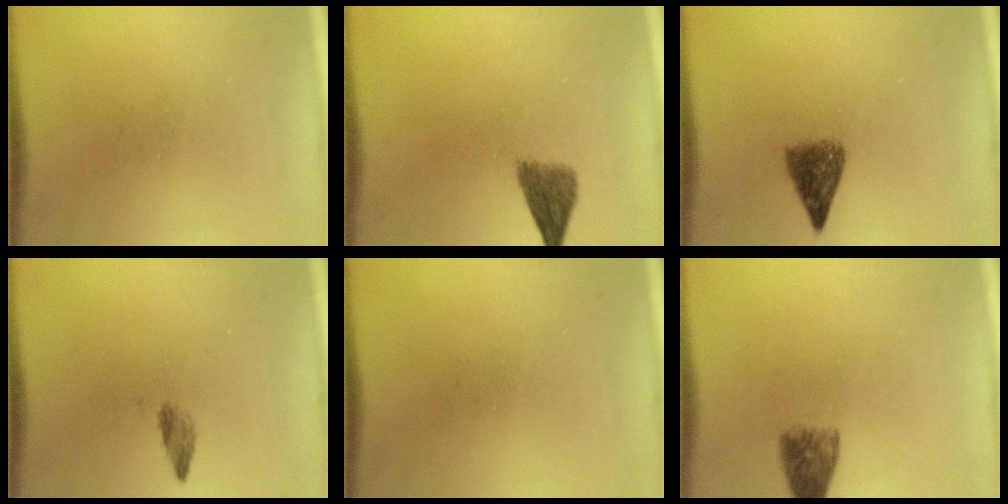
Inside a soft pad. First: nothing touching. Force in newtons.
{"total": 3.6}
{"total": 4.1}
{"total": 1.4}
{"total": 0.0}
{"total": 3.8}